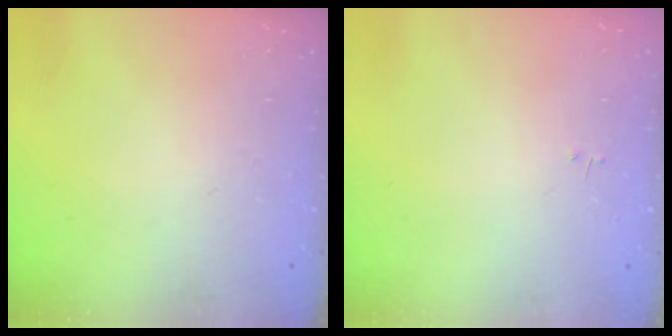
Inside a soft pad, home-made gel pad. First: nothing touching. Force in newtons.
{"total": 0.0}